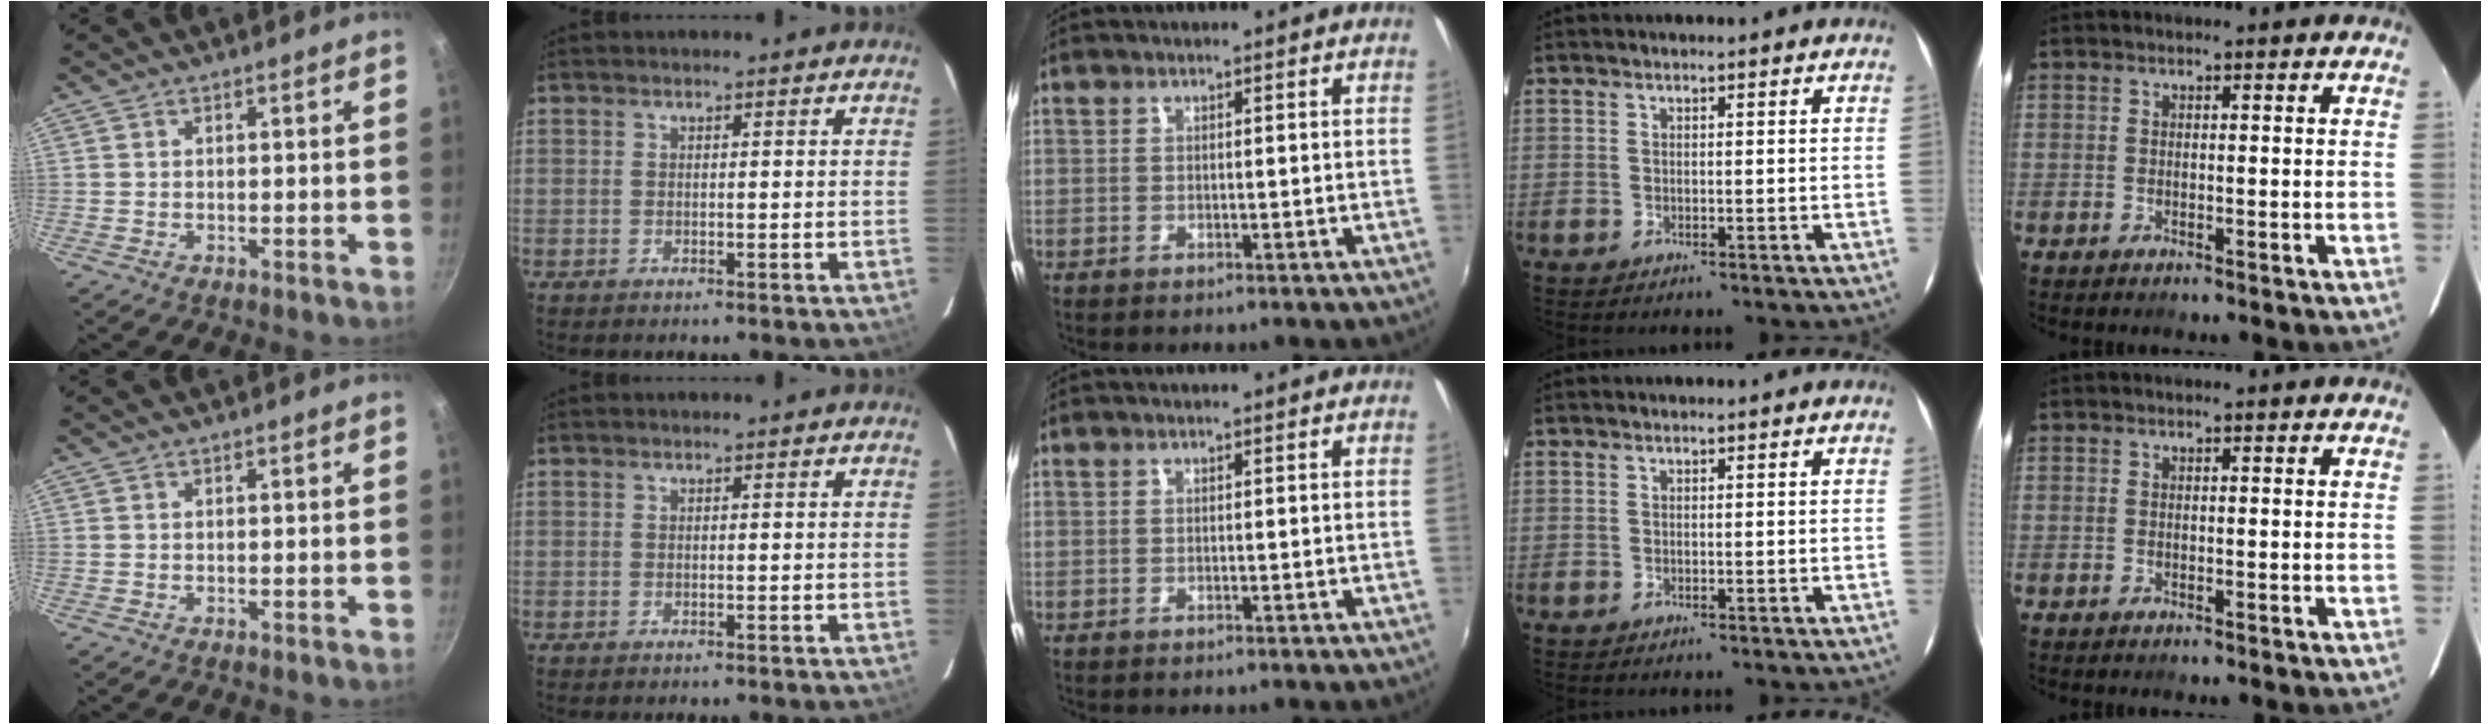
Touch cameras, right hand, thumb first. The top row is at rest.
{}